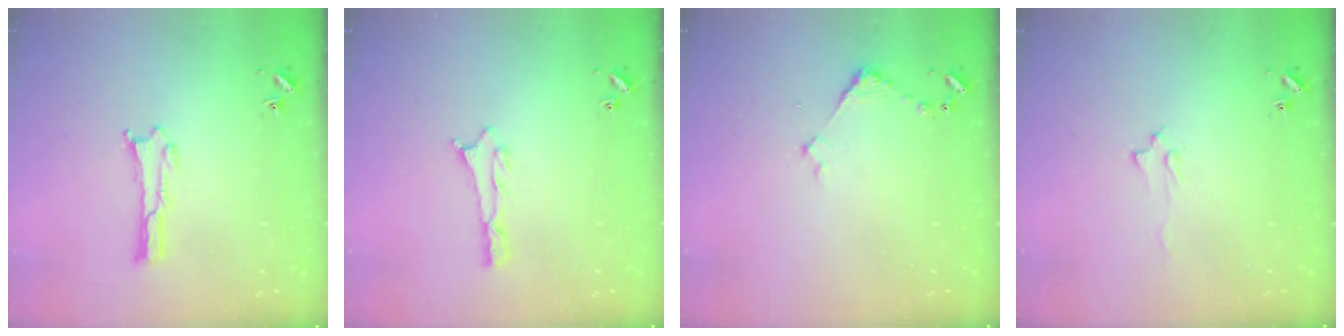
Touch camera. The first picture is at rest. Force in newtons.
{"total": 0.8, "press": 0.8, "slide": 0.2}
{"total": 2.9, "press": 2.9, "slide": 0.3}
{"total": 1.6, "press": 1.5, "slide": 0.2}